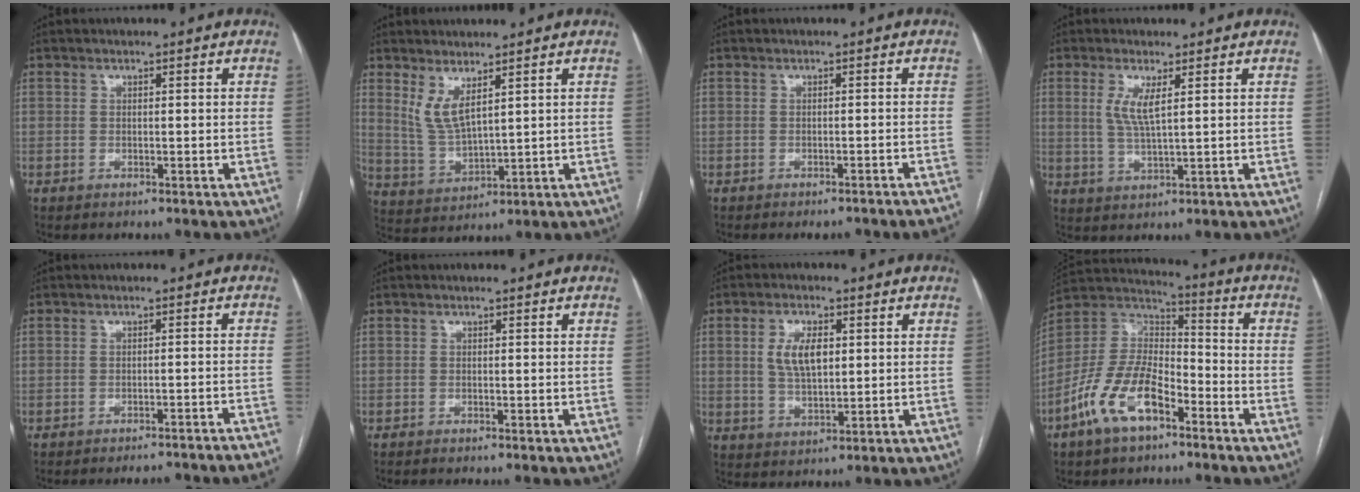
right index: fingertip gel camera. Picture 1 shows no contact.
{"total": 5.4, "force": [3.2, 1.2, 4.2], "torque": [-0.095, -0.017, 0.077]}
{"total": 8.0, "force": [-7.5, -0.5, 2.8], "torque": [-0.015, -0.014, -0.084]}
{"total": 4.3, "force": [1.5, 0.4, 4.1], "torque": [-0.091, -0.006, 0.035]}
{"total": 14.0, "force": [-13.4, -0.6, 3.8], "torque": [-0.022, -0.006, -0.152]}
{"total": 1.6, "force": [-1.4, -0.1, 0.7], "torque": [-0.006, 0.001, -0.017]}
{"total": 6.3, "force": [1.4, 2.7, 5.4], "torque": [-0.107, 0.004, 0.031]}
{"total": 13.4, "force": [-7.3, 5.9, 9.6], "torque": [-0.202, 0.012, -0.140]}